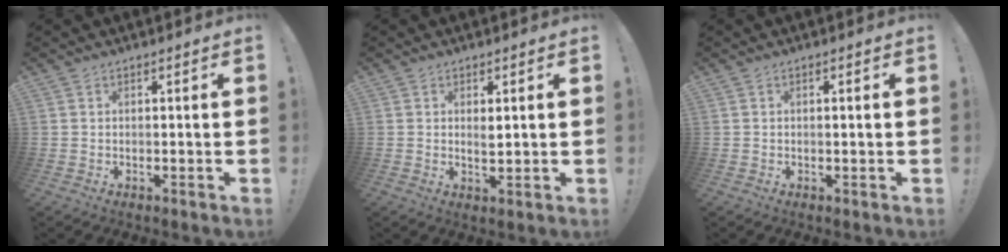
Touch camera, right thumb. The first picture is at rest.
{"total": 2.1, "force": [1.0, 0.7, 1.7], "torque": [-0.012, -0.012, 0.013]}
{"total": 1.0, "force": [-0.1, -0.1, 1.0], "torque": [-0.013, -0.003, -0.005]}